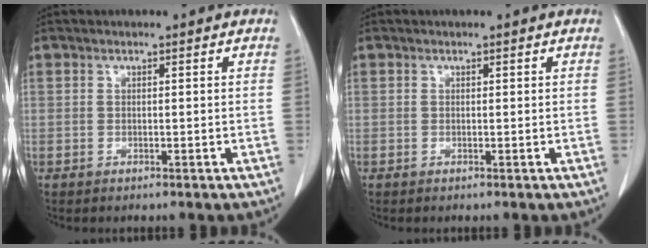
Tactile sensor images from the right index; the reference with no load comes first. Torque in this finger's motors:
{"motor_torque": [-0.08, -0.01, -0.01, 0.01]}